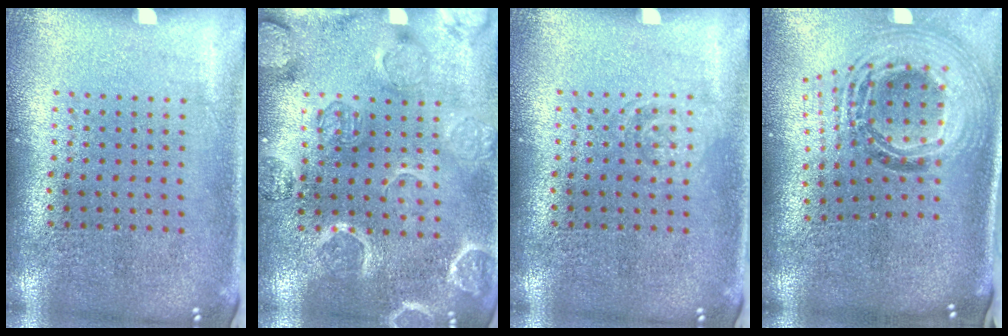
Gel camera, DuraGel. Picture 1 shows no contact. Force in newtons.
{"total": 2.7, "press": 2.7, "slide": 0.1}
{"total": 1.0, "press": 1.0, "slide": 0.2}
{"total": 2.0, "press": 1.6, "slide": 1.2}